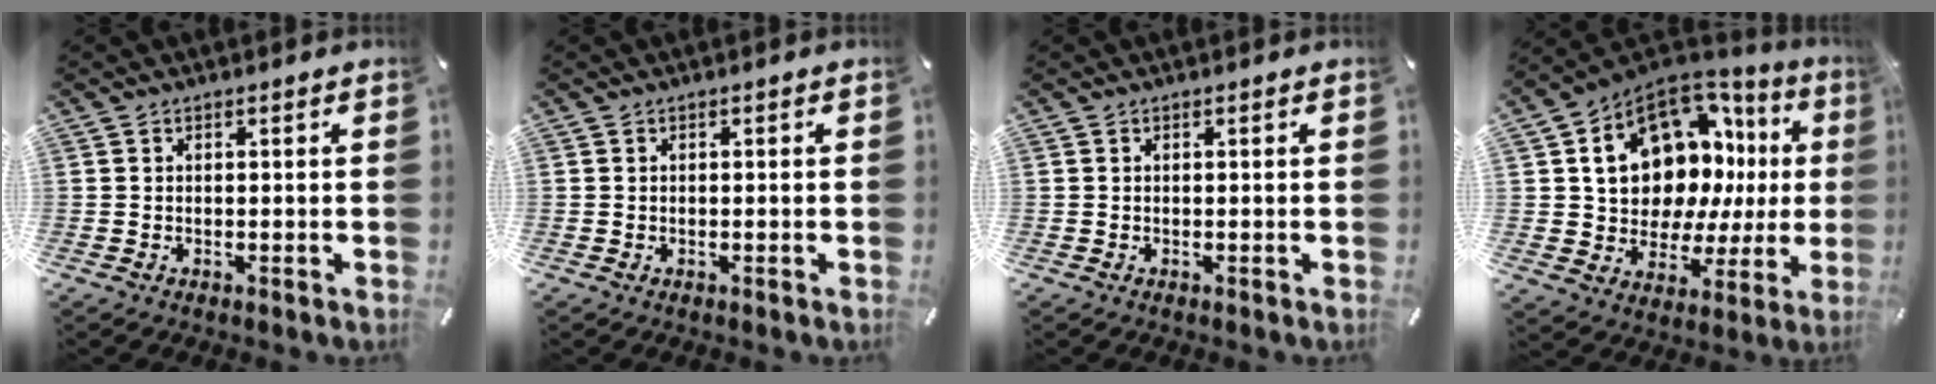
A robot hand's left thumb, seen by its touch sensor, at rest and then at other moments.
{"total": 0.0}
{"total": 0.0}
{"total": 17.7, "force": [6.8, 12.5, 10.6], "torque": [-0.177, -0.053, 0.133]}